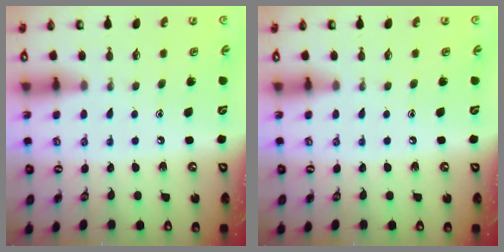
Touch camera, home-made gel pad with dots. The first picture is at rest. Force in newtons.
{"total": 0.0}